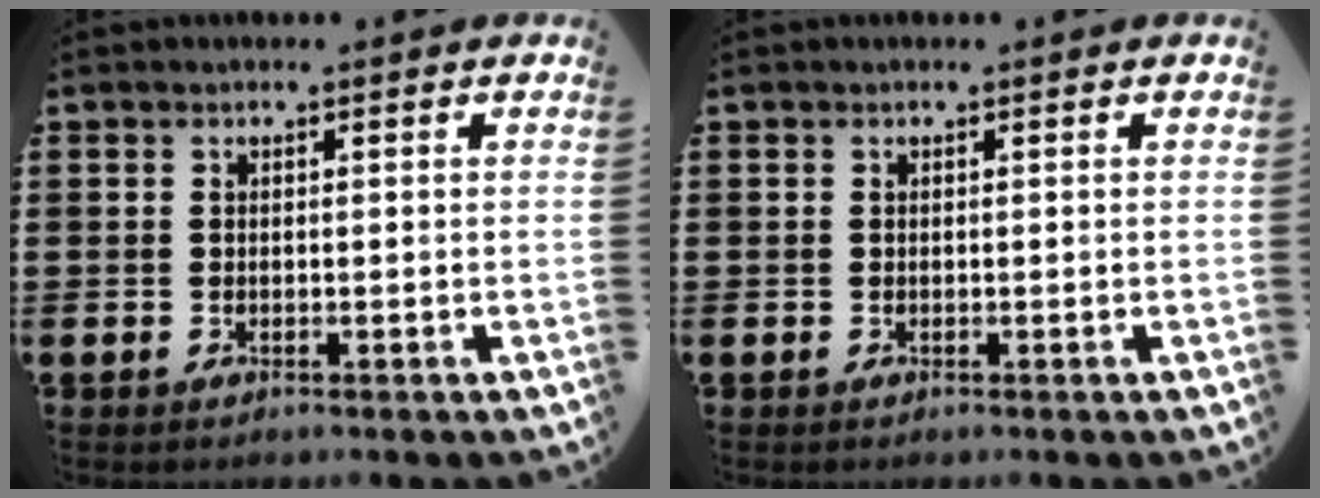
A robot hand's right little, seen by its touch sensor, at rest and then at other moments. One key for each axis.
{"total": 0.0}